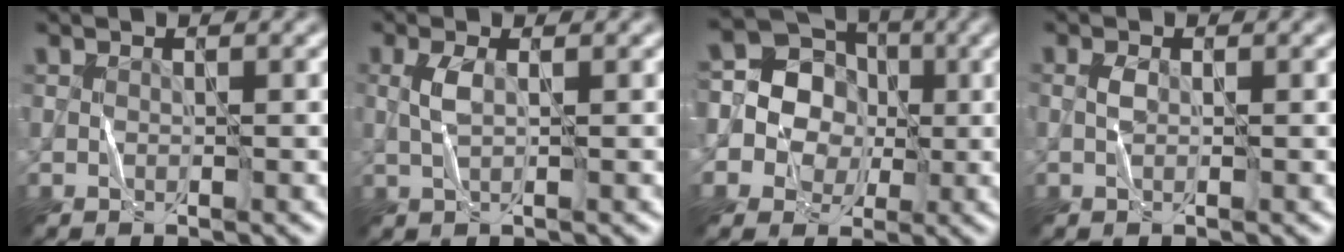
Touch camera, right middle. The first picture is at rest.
{"total": 1.7, "force": [0.3, 0.5, 1.6], "torque": [-0.039, 0.005, 0.006]}
{"total": 11.2, "force": [0.5, 10.3, 4.3], "torque": [-0.107, 0.053, -0.017]}
{"total": 0.8, "force": [0.1, 0.4, 0.7], "torque": [-0.017, 0.001, 0.000]}